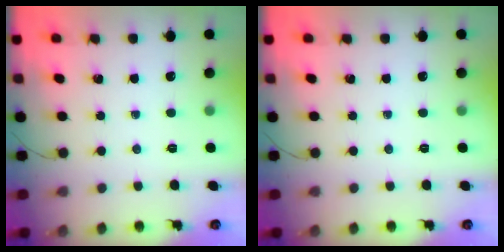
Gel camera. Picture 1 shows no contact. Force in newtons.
{"total": 0.0}